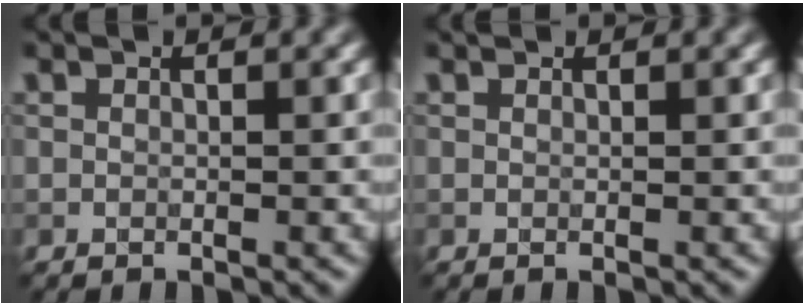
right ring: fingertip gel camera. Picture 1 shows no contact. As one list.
[{"total": 0.0}]